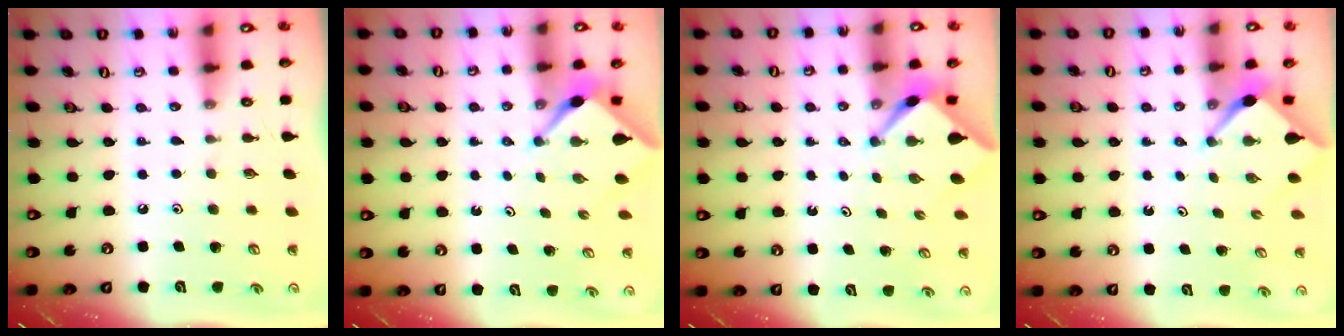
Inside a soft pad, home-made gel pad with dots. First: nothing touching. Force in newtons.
{"total": 2.2, "press": 2.2, "slide": 0.3}
{"total": 2.5, "press": 2.5, "slide": 0.3}
{"total": 2.6, "press": 2.6, "slide": 0.3}